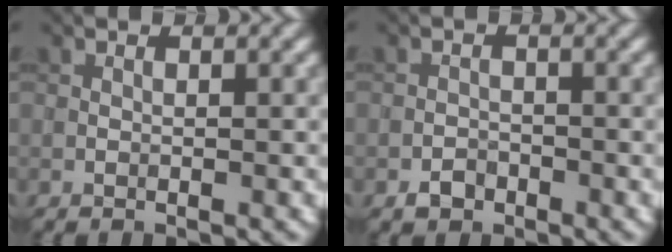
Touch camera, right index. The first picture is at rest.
{"total": 1.4, "force": [-1.0, 0.9, 0.4], "torque": [0.000, 0.003, -0.019]}